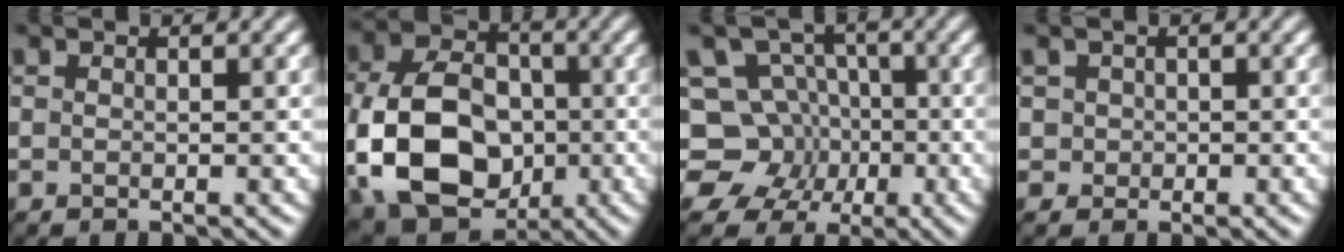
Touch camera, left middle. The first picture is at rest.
{"total": 12.5, "force": [-2.4, 9.1, 8.2], "torque": [-0.174, -0.014, -0.050]}
{"total": 10.0, "force": [-3.6, 8.8, 2.9], "torque": [-0.043, 0.008, -0.090]}
{"total": 1.5, "force": [0.3, 1.5, 0.2], "torque": [0.006, -0.001, 0.012]}